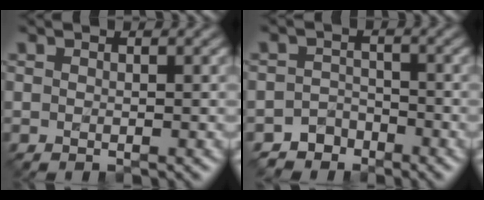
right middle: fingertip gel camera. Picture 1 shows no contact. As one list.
[{"total": 2.7, "force": [-2.2, 1.5, -0.3], "torque": [0.017, 0.008, -0.043]}]